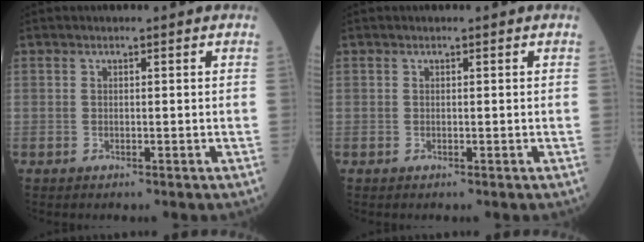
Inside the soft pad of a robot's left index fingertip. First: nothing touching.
{"total": 0.0}